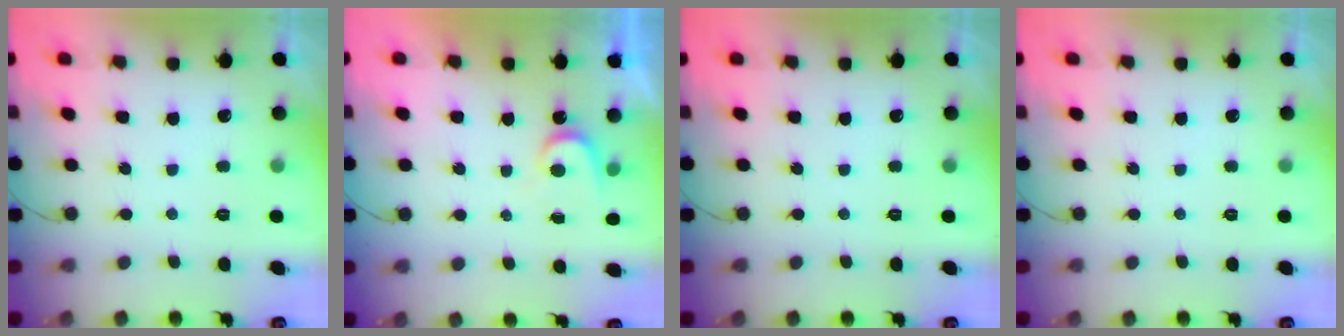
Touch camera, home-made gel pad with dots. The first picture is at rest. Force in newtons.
{"total": 3.4, "press": 3.3, "slide": 0.3}
{"total": 0.0}
{"total": 0.0}